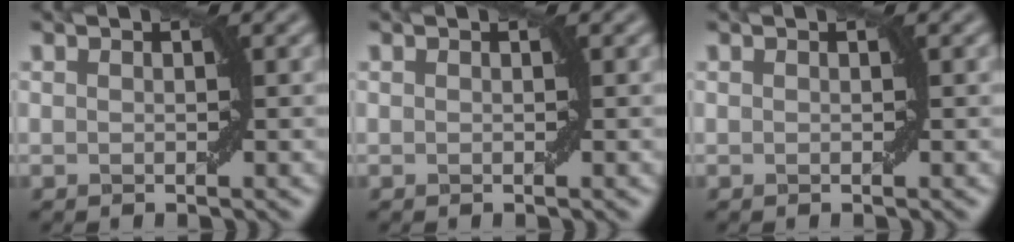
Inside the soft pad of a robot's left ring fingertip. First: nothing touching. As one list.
[{"total": 0.0}, {"total": 0.0}]